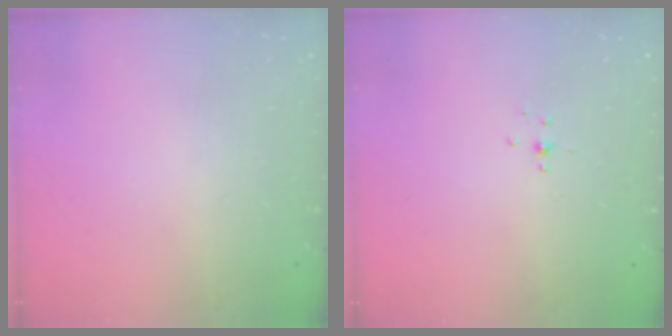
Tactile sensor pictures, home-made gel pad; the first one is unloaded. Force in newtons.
{"total": 2.1, "press": 1.9, "slide": 0.8}